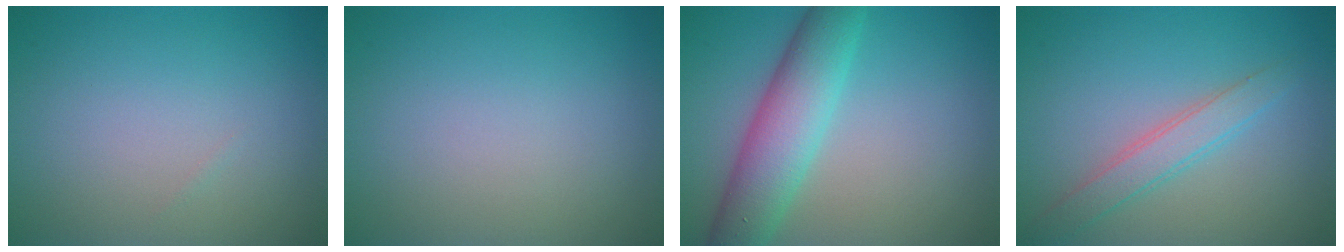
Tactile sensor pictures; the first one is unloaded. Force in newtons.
{"total": 0.0}
{"total": 6.3, "press": 6.3, "slide": 0.3}
{"total": 2.6, "press": 2.6, "slide": 0.1}